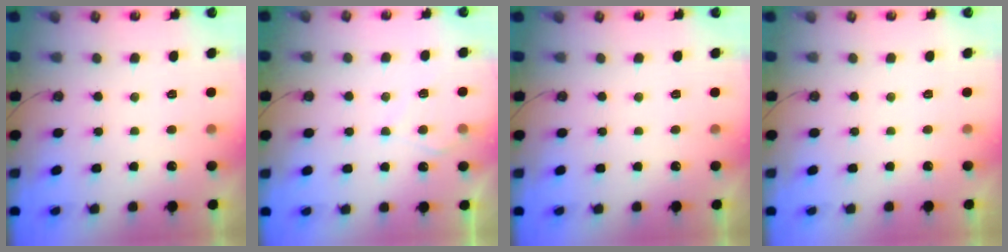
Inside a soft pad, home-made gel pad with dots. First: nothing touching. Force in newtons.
{"total": 6.9, "press": 6.9, "slide": 0.7}
{"total": 0.0}
{"total": 0.0}